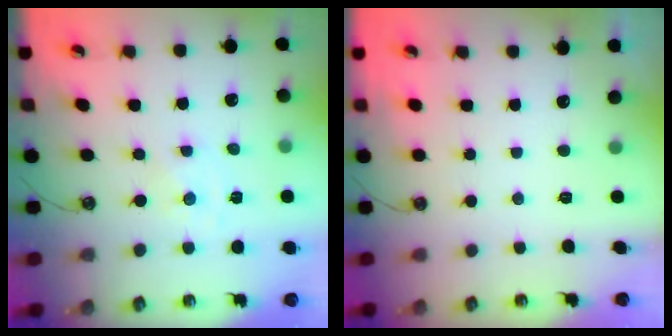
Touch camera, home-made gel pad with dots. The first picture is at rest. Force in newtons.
{"total": 0.0}